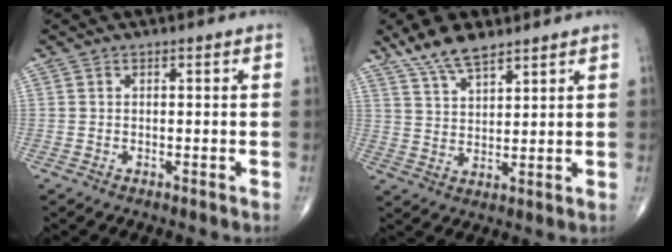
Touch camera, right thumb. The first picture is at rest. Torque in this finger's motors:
{"motor_torque": [-0.74, 0.88, 0.58, 0.62, -0.01]}